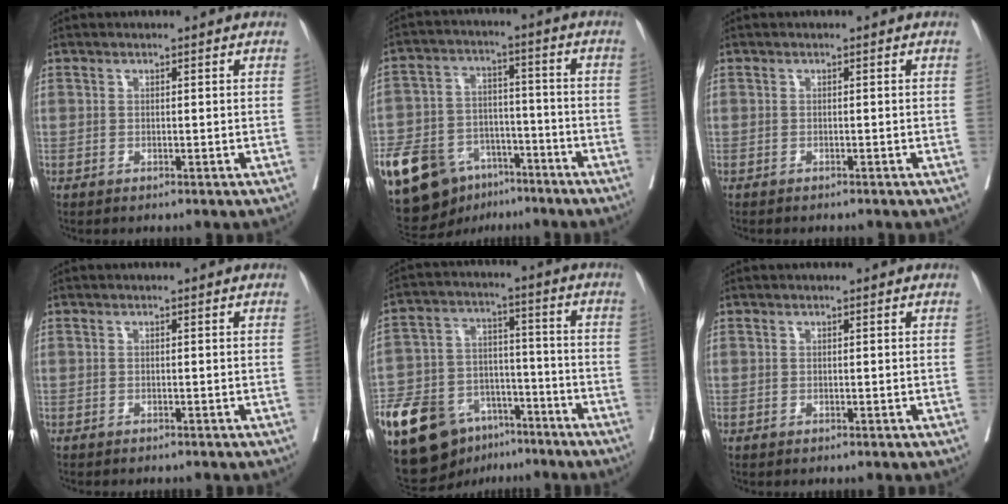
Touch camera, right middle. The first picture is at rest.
{"total": 19.8, "force": [-12.1, 11.5, 10.6], "torque": [-0.240, 0.012, -0.203]}
{"total": 2.2, "force": [-2.0, 0.4, 0.9], "torque": [-0.014, -0.003, -0.024]}
{"total": 3.1, "force": [-2.7, 0.6, 1.2], "torque": [-0.018, -0.004, -0.033]}
{"total": 21.9, "force": [-13.9, 12.4, 11.5], "torque": [-0.274, 0.014, -0.237]}
{"total": 0.0}